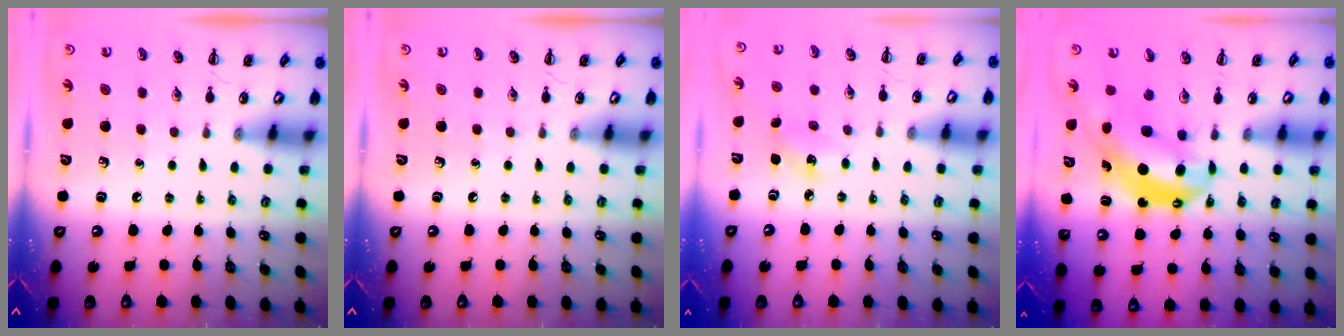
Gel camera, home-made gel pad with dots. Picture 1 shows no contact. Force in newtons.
{"total": 0.0}
{"total": 3.5, "press": 3.5, "slide": 0.8}
{"total": 8.4, "press": 8.0, "slide": 2.4}